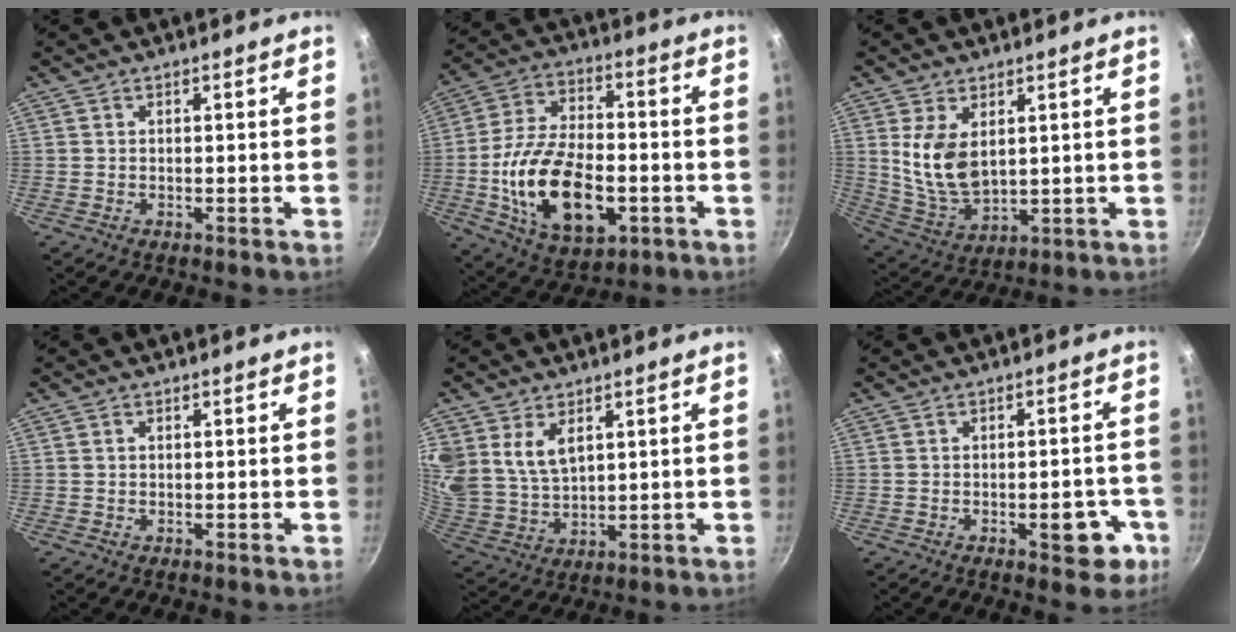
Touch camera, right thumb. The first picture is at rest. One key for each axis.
{"total": 20.2, "fx": -4.6, "fy": 11.4, "fz": 16.0, "tx": -0.278, "ty": 0.020, "tz": -0.073}
{"total": 10.8, "fx": 2.8, "fy": 6.4, "fz": 8.2, "tx": -0.149, "ty": -0.029, "tz": 0.070}
{"total": 0.6, "fx": 0.2, "fy": 0.4, "fz": 0.3, "tx": -0.005, "ty": 0.004, "tz": 0.003}
{"total": 10.2, "fx": 4.6, "fy": 6.7, "fz": 6.2, "tx": -0.111, "ty": -0.030, "tz": 0.102}
{"total": 7.2, "fx": -2.8, "fy": 3.4, "fz": 5.7, "tx": -0.042, "ty": 0.020, "tz": -0.030}